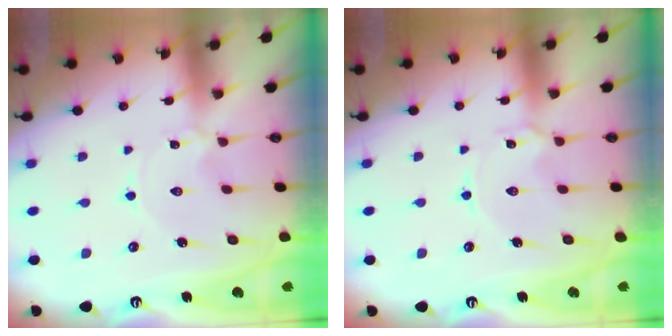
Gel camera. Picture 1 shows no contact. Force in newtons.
{"total": 1.8, "press": 1.7, "slide": 0.3}